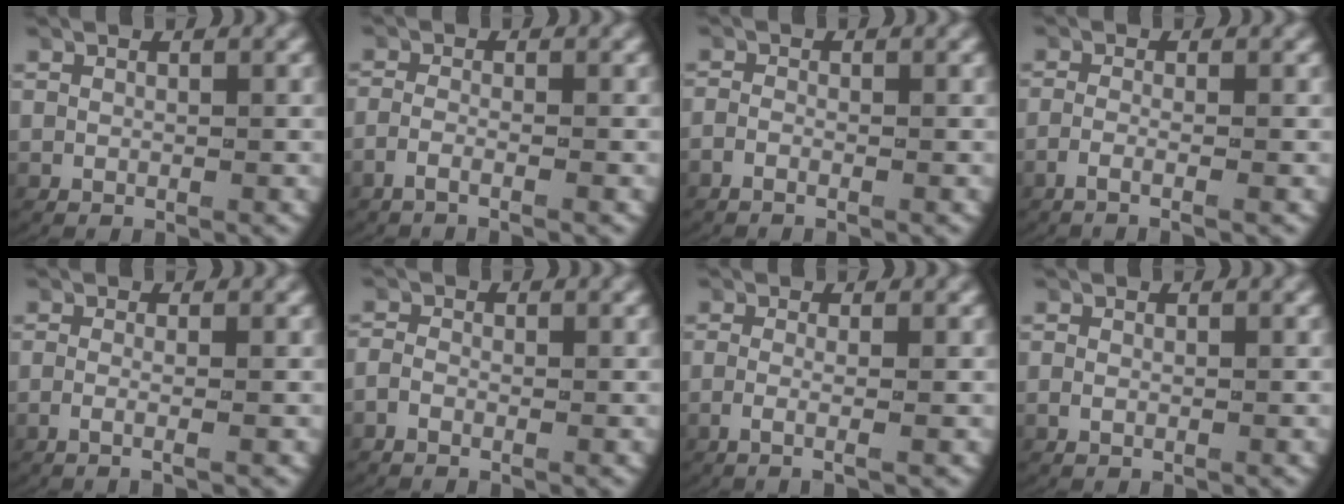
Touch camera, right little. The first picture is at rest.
{"total": 2.3, "force": [-1.8, 0.1, 1.4], "torque": [-0.039, -0.008, -0.031]}
{"total": 1.3, "force": [-1.1, 0.1, 0.6], "torque": [-0.026, -0.006, -0.020]}
{"total": 2.3, "force": [-1.7, -0.2, 1.6], "torque": [-0.041, -0.009, -0.028]}
{"total": 1.7, "force": [-1.1, -0.3, 1.3], "torque": [-0.043, -0.009, -0.016]}
{"total": 1.1, "force": [-0.9, 0.4, 0.5], "torque": [-0.021, -0.007, -0.018]}
{"total": 2.0, "force": [-1.0, -0.3, 1.7], "torque": [-0.052, -0.012, -0.015]}
{"total": 0.5, "force": [-0.4, 0.1, 0.3], "torque": [-0.016, -0.005, -0.003]}